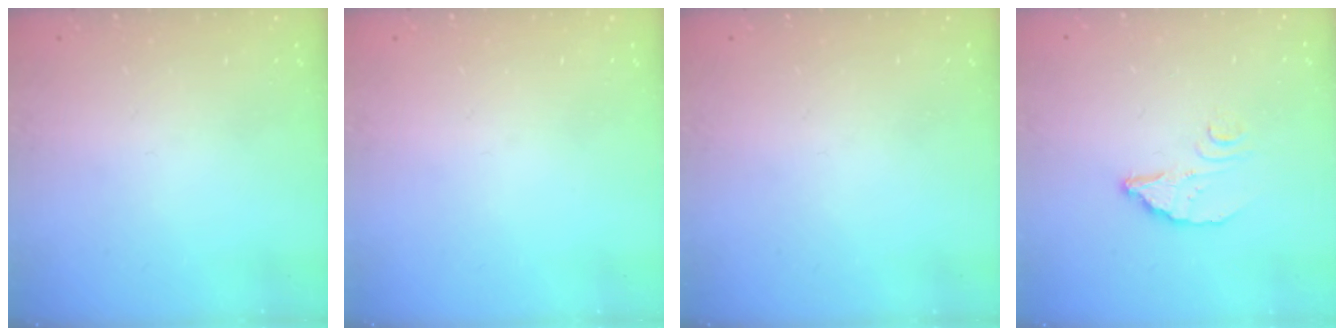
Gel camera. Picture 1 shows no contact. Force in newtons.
{"total": 0.0}
{"total": 0.0}
{"total": 4.0, "press": 4.0, "slide": 0.2}